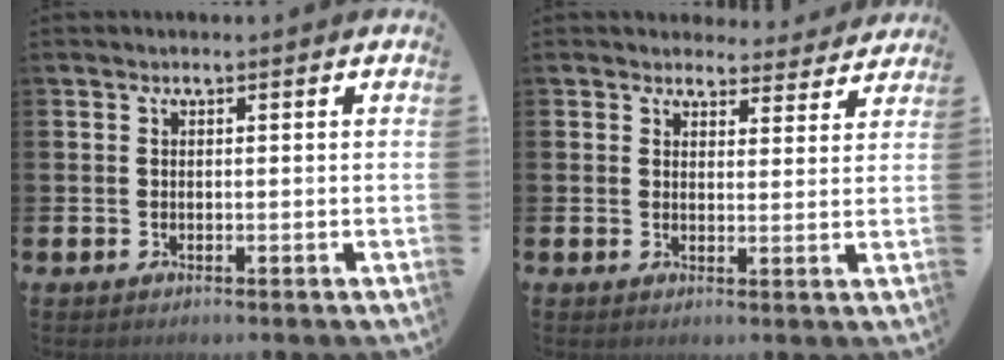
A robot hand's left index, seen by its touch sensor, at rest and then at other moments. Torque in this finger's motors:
{"motor_torque": [1.07, -1.07, 0.42, 0.05]}